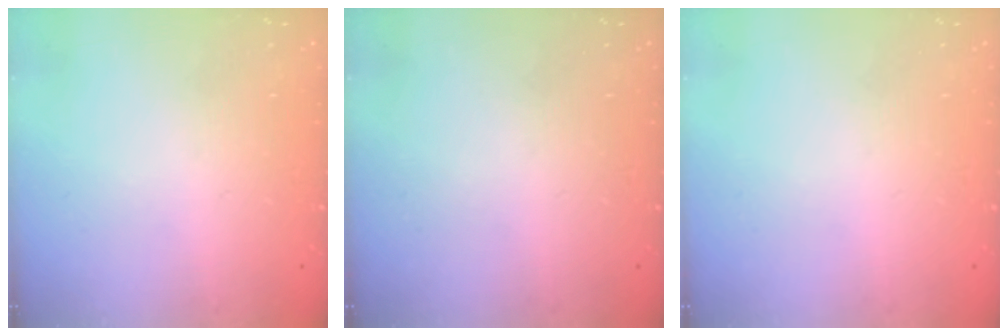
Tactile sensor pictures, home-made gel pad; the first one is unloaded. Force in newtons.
{"total": 0.0}
{"total": 0.0}